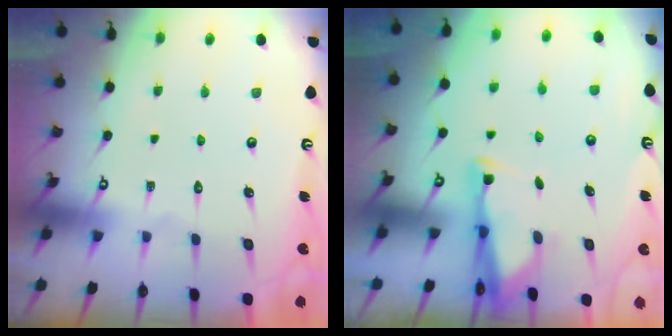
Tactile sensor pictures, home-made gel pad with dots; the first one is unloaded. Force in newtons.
{"total": 2.7, "press": 2.6, "slide": 0.8}